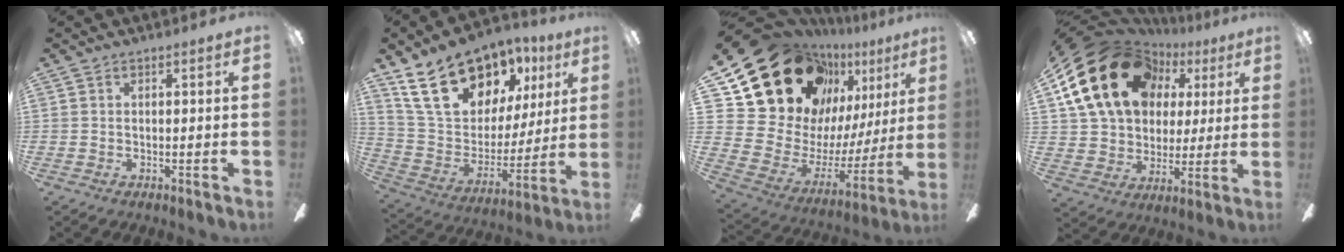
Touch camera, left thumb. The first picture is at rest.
{"total": 22.3, "force": [14.9, 12.9, 10.5], "torque": [-0.188, -0.080, 0.280]}
{"total": 26.7, "force": [16.3, 17.1, 12.5], "torque": [-0.201, -0.127, 0.331]}
{"total": 25.5, "force": [11.4, 18.1, 13.8], "torque": [-0.256, -0.041, 0.223]}